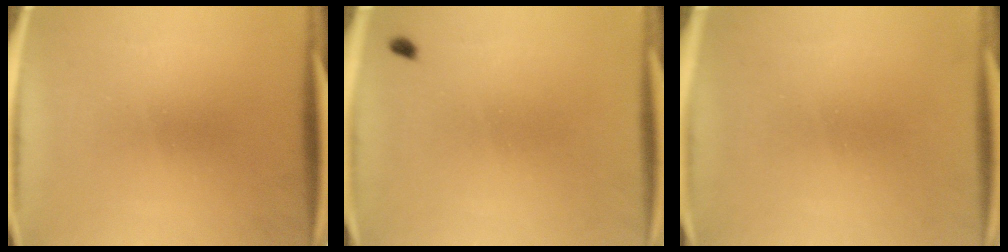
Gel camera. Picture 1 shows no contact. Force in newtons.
{"total": 0.8}
{"total": 1.1}